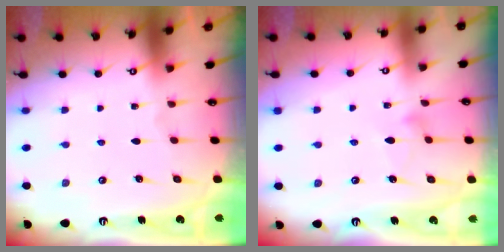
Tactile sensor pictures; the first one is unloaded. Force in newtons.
{"total": 8.3, "press": 8.3, "slide": 0.5}